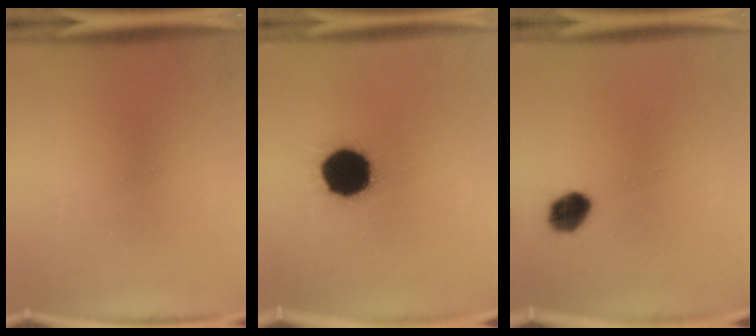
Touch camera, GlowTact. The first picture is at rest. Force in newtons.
{"total": 18.1}
{"total": 5.5}